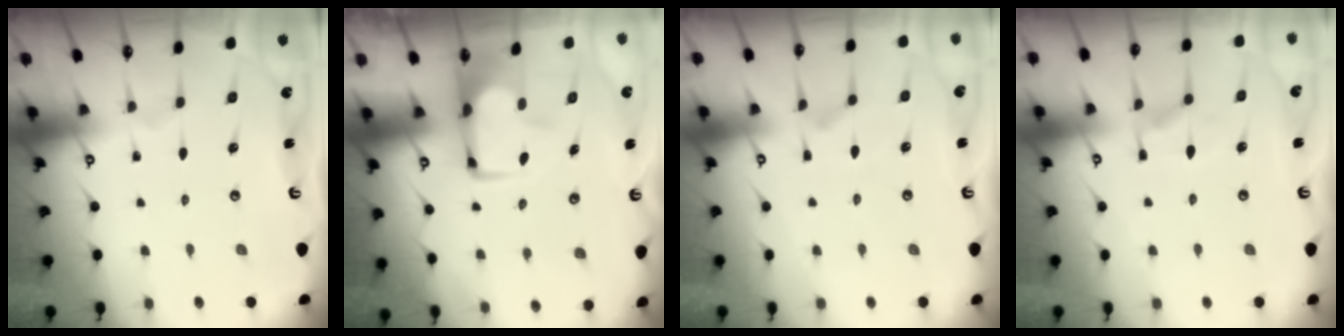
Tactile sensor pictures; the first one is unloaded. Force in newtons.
{"total": 0.6, "press": 0.3, "slide": 0.5}
{"total": 3.7, "press": 3.5, "slide": 1.2}
{"total": 6.0, "press": 5.8, "slide": 1.3}